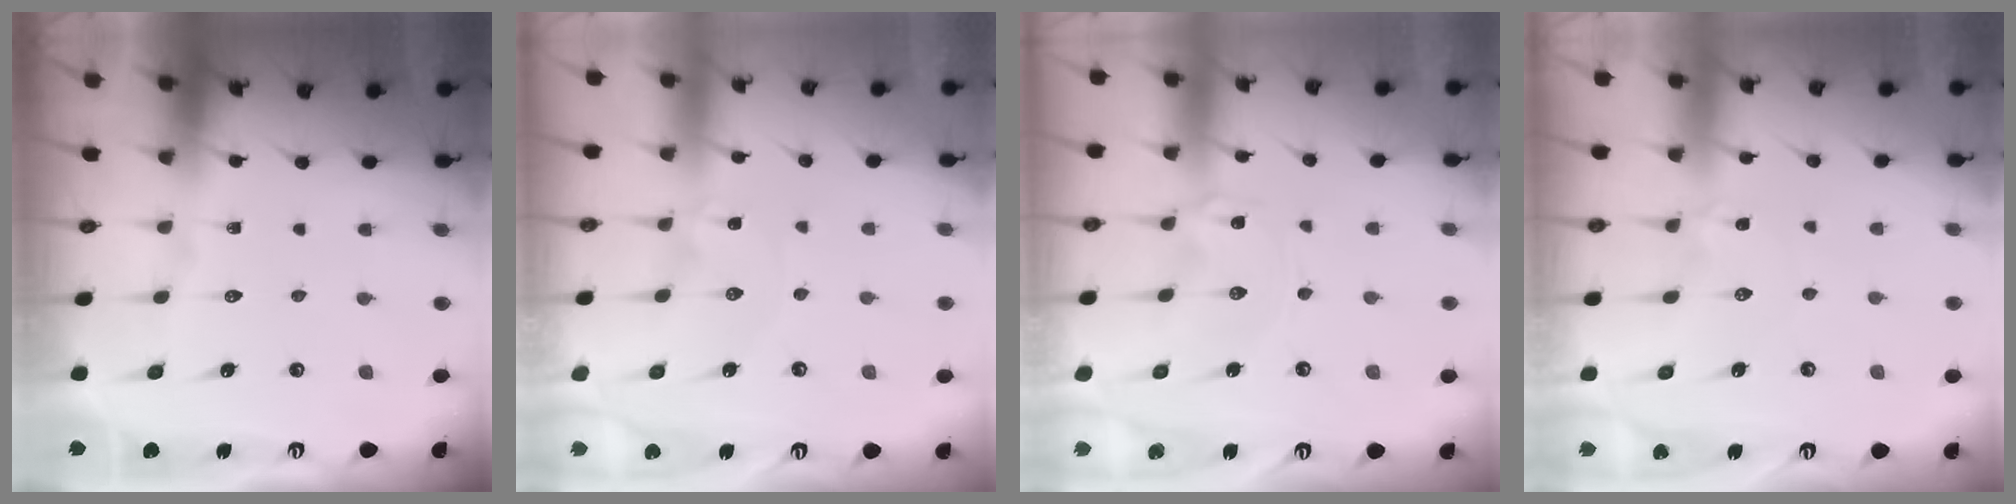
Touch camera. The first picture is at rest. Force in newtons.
{"total": 0.6, "press": 0.6, "slide": 0.1}
{"total": 0.0}
{"total": 3.0, "press": 3.0, "slide": 0.5}